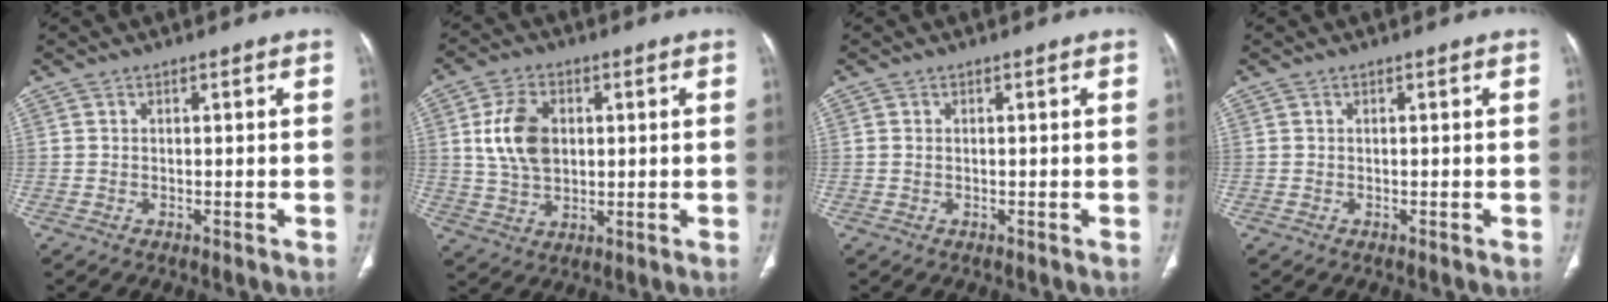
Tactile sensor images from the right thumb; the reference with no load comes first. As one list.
[{"total": 10.1, "force": [1.8, 6.9, 7.1], "torque": [-0.123, -0.002, 0.041]}, {"total": 0.5, "force": [0.1, 0.4, 0.4], "torque": [-0.013, 0.003, 0.003]}, {"total": 0.0}]